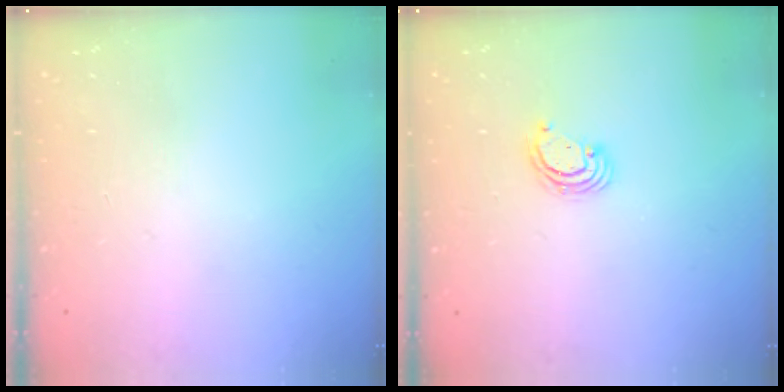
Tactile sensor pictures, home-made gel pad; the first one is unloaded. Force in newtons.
{"total": 3.3, "press": 3.3, "slide": 0.4}